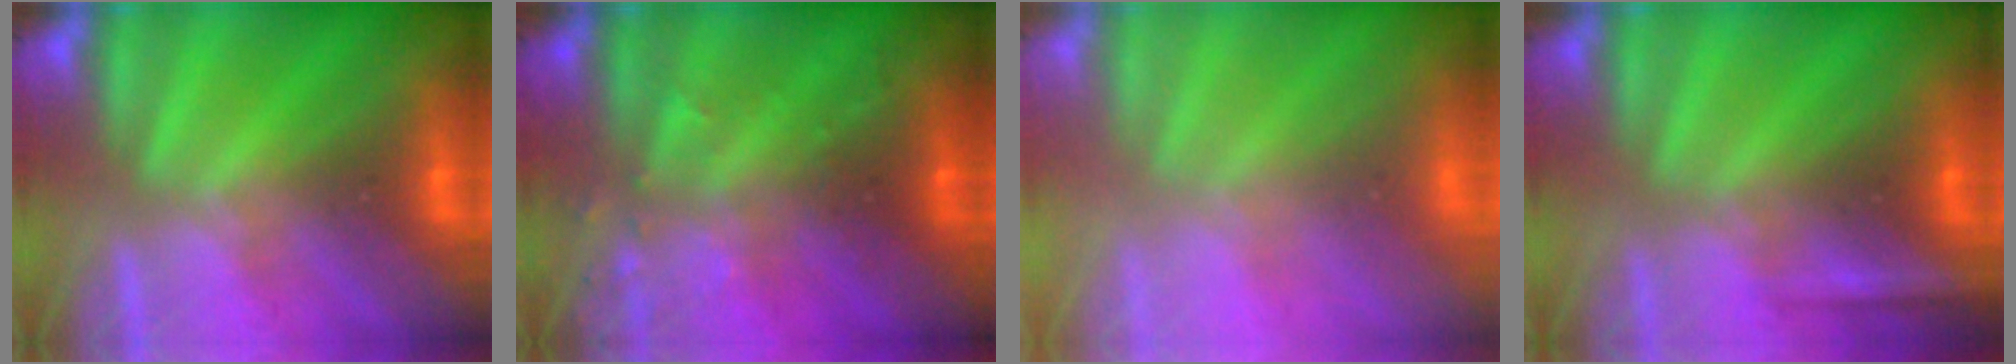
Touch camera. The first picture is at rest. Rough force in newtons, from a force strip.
{"total": 2.9}
{"total": 8.7}
{"total": 2.3}